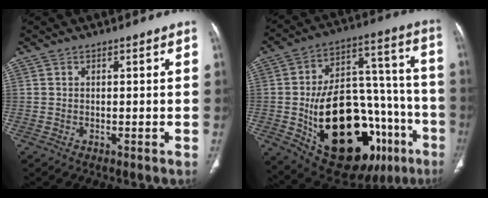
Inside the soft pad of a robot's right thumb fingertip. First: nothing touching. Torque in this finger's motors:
{"motor_torque": [0.30, 0.74, 2.20, -0.56, 0.54]}